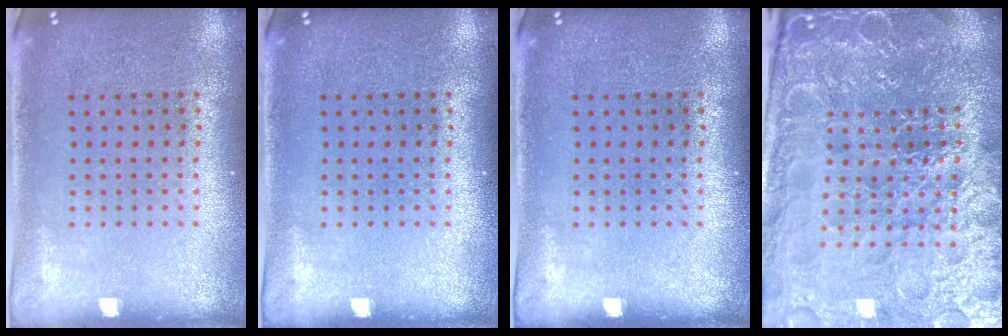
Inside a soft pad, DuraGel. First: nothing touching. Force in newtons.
{"total": 0.0}
{"total": 0.0}
{"total": 5.5, "press": 5.1, "slide": 2.0}